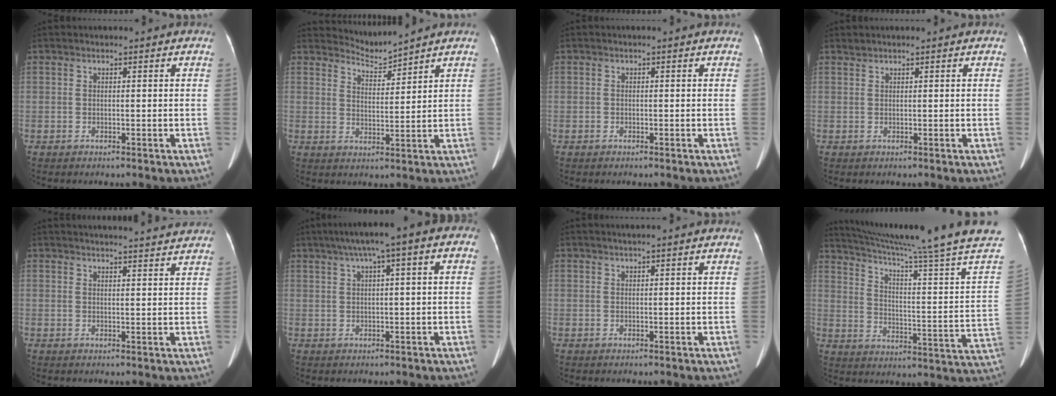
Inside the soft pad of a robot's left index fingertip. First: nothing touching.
{"total": 3.7, "force": [3.5, -0.8, -1.0], "torque": [0.012, -0.011, 0.072]}
{"total": 0.0}
{"total": 0.5, "force": [0.5, 0.0, -0.1], "torque": [-0.004, 0.004, 0.014]}
{"total": 11.1, "force": [10.8, -0.1, 2.7], "torque": [-0.031, 0.002, 0.118]}
{"total": 9.2, "force": [3.7, 1.5, 8.3], "torque": [-0.123, 0.042, 0.045]}
{"total": 1.2, "force": [0.9, -0.1, 0.7], "torque": [-0.011, 0.010, 0.018]}
{"total": 23.5, "force": [20.0, -3.7, 11.7], "torque": [-0.188, -0.089, 0.270]}